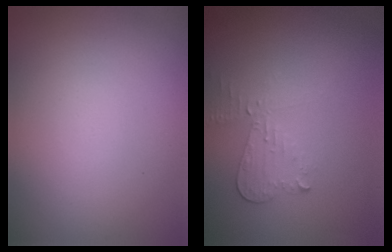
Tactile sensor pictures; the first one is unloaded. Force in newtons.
{"total": 2.2, "press": 2.2, "slide": 0.2}